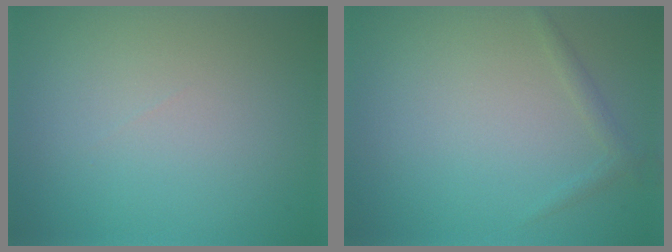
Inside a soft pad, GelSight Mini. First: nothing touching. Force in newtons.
{"total": 1.0, "press": 1.0, "slide": 0.0}